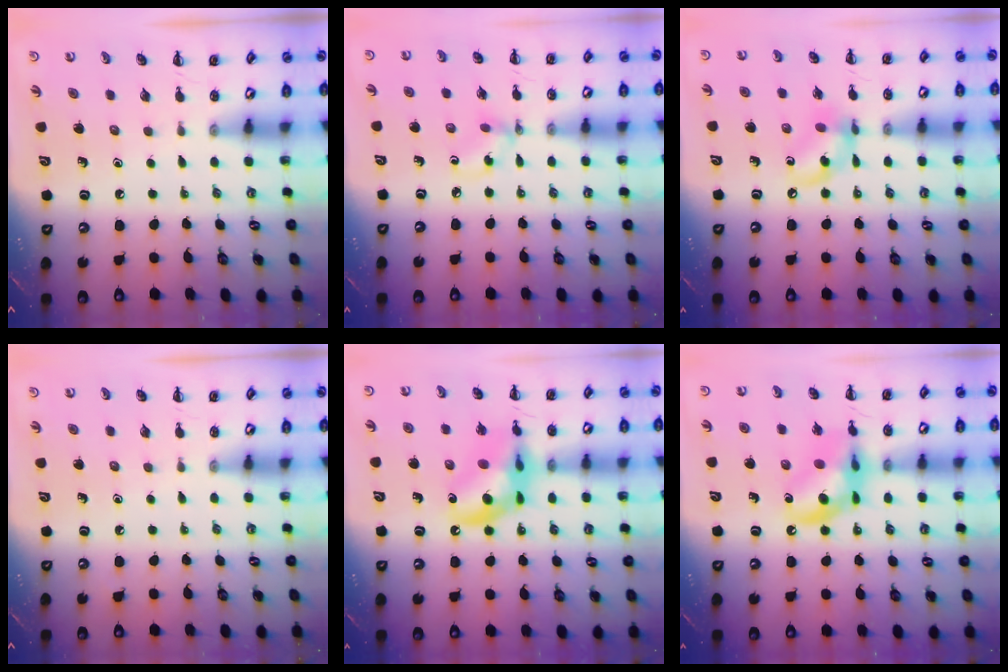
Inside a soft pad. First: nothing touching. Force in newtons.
{"total": 2.9, "press": 2.9, "slide": 0.3}
{"total": 10.7, "press": 10.5, "slide": 2.0}
{"total": 0.0}
{"total": 13.9, "press": 13.5, "slide": 3.1}
{"total": 13.3, "press": 12.9, "slide": 3.0}